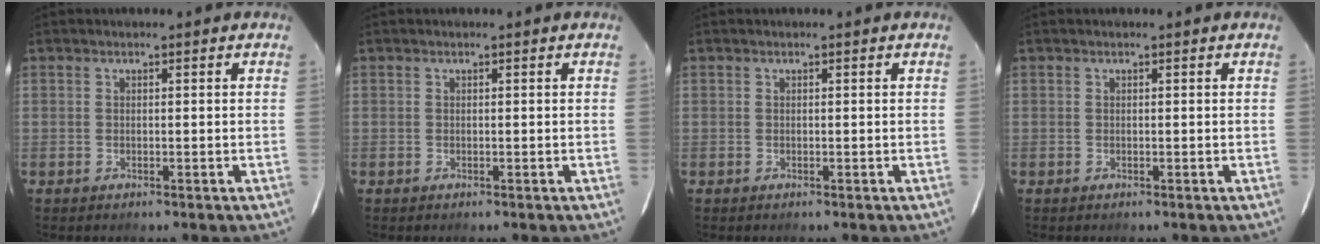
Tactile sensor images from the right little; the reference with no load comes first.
{"total": 0.0}
{"total": 0.0}
{"total": 0.0}